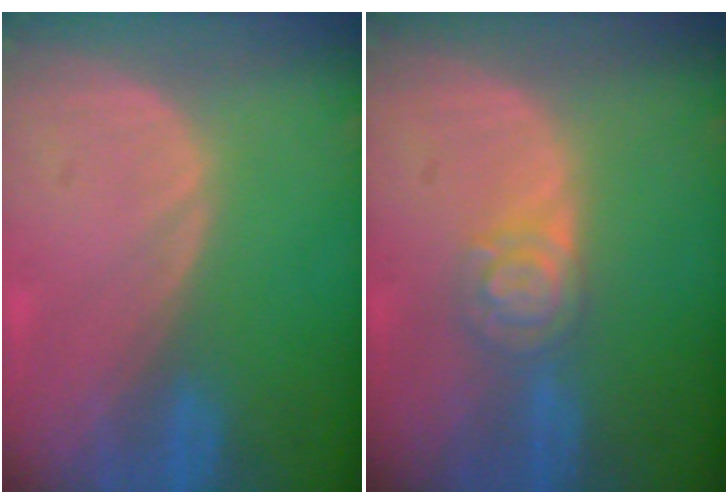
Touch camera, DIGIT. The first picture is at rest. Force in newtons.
{"total": 4.9, "press": 4.3, "slide": 2.4}